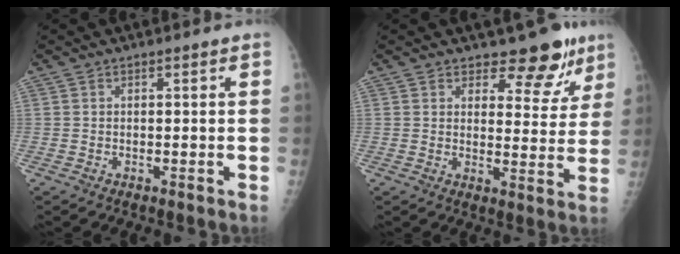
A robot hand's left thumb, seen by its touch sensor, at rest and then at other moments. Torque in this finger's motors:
{"motor_torque": [0.31, 0.18, -0.23, -0.40, 0.04]}